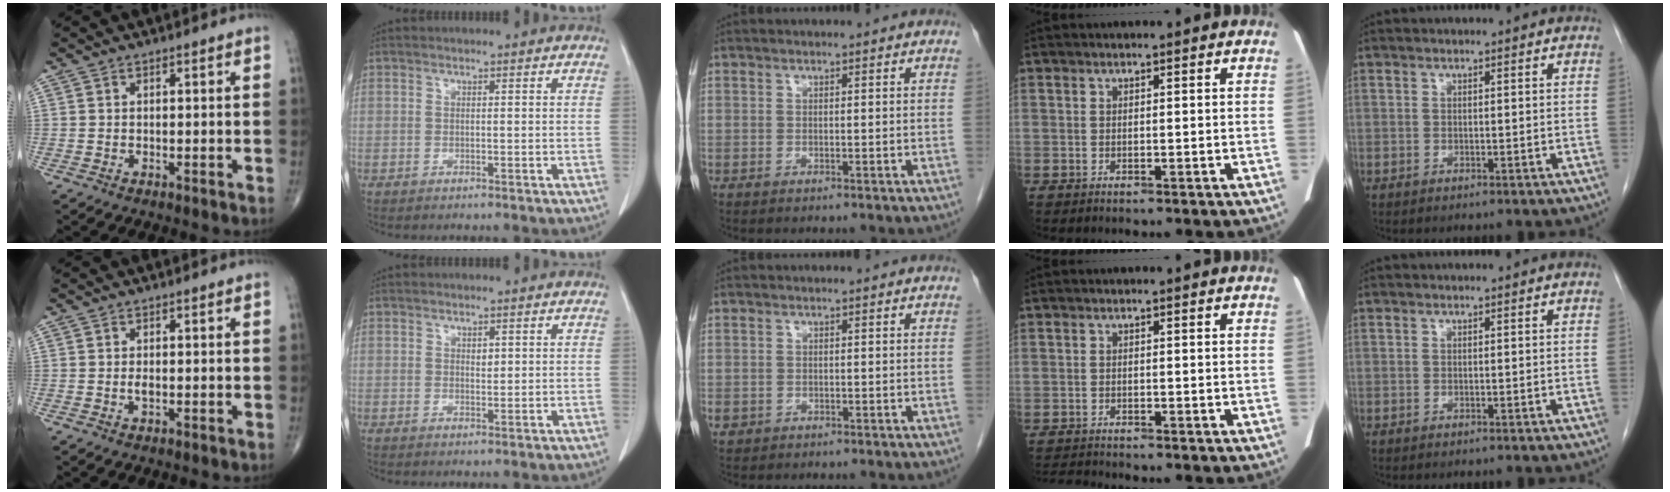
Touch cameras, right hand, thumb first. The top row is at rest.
{"thumb": {"total": 1.1, "force": [-0.2, 0.5, 1.0], "torque": [-0.019, -0.001, -0.003]}, "index": {"total": 1.0, "force": [0.4, 0.6, 0.8], "torque": [-0.009, -0.003, 0.007]}, "middle": {"total": 1.1, "force": [-0.4, 1.0, 0.4], "torque": [-0.009, 0.003, -0.003]}, "ring": {"total": 2.1, "force": [-2.1, -0.5, 0.0], "torque": [-0.007, -0.015, -0.037]}}